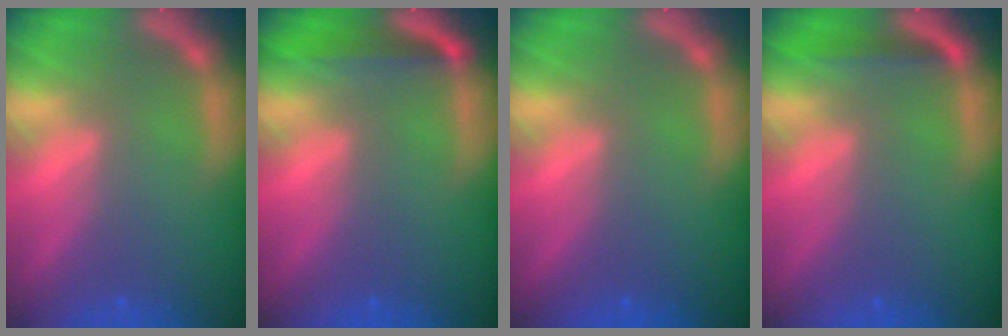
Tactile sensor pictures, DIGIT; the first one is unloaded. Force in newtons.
{"total": 3.0}
{"total": 0.0}
{"total": 1.9}